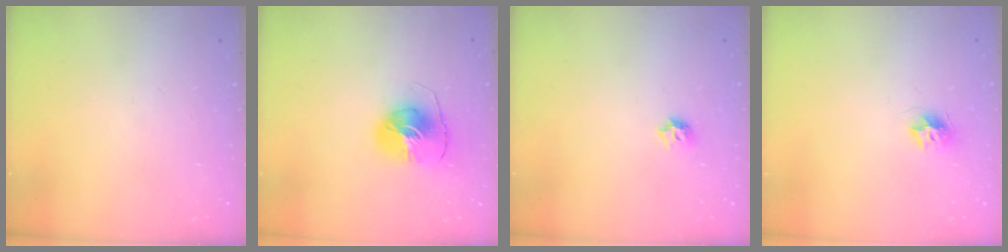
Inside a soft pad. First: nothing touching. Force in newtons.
{"total": 8.2, "press": 8.1, "slide": 1.3}
{"total": 3.8, "press": 3.8, "slide": 0.8}
{"total": 7.4, "press": 7.4, "slide": 0.0}